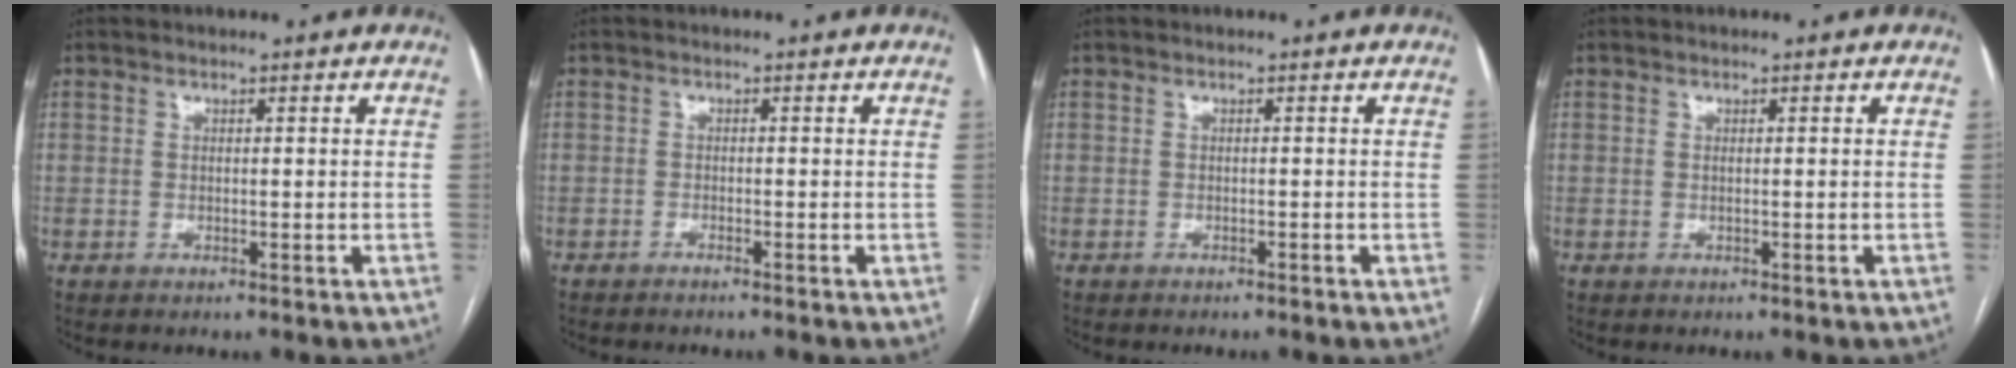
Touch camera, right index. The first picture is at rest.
{"total": 0.6, "force": [-0.6, -0.1, 0.2], "torque": [-0.005, 0.000, -0.011]}
{"total": 0.5, "force": [-0.5, 0.1, 0.2], "torque": [-0.005, 0.000, -0.009]}
{"total": 0.0}